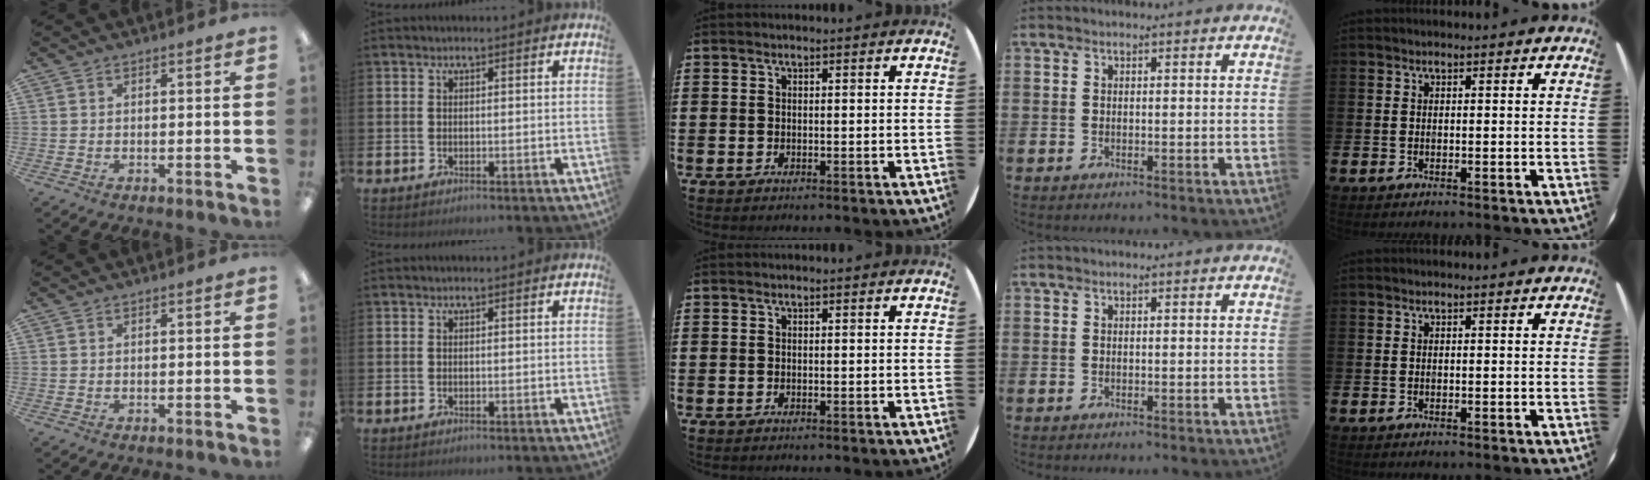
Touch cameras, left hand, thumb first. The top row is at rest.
{}